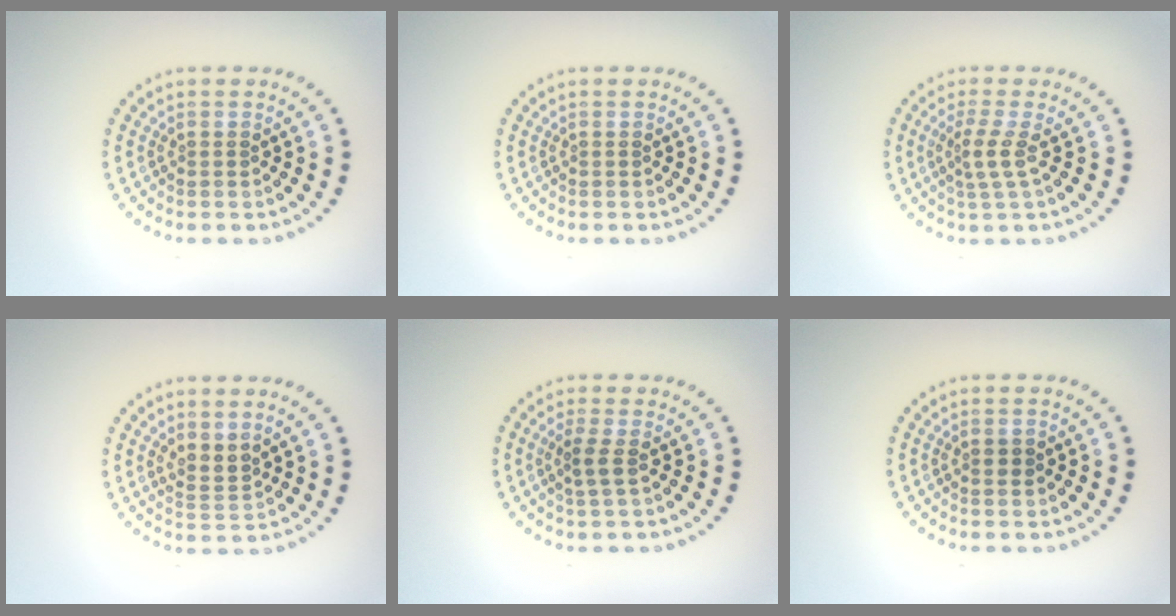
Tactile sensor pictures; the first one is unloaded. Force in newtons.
{"total": 0.0}
{"total": 2.2, "press": 1.6, "slide": 1.5}
{"total": 2.0, "press": 1.4, "slide": 1.5}
{"total": 1.6, "press": 1.3, "slide": 0.9}
{"total": 0.8, "press": 0.8, "slide": 0.1}